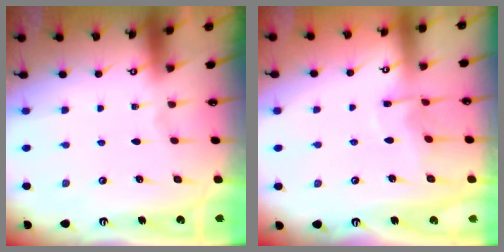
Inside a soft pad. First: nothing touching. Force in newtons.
{"total": 5.1, "press": 5.1, "slide": 0.7}